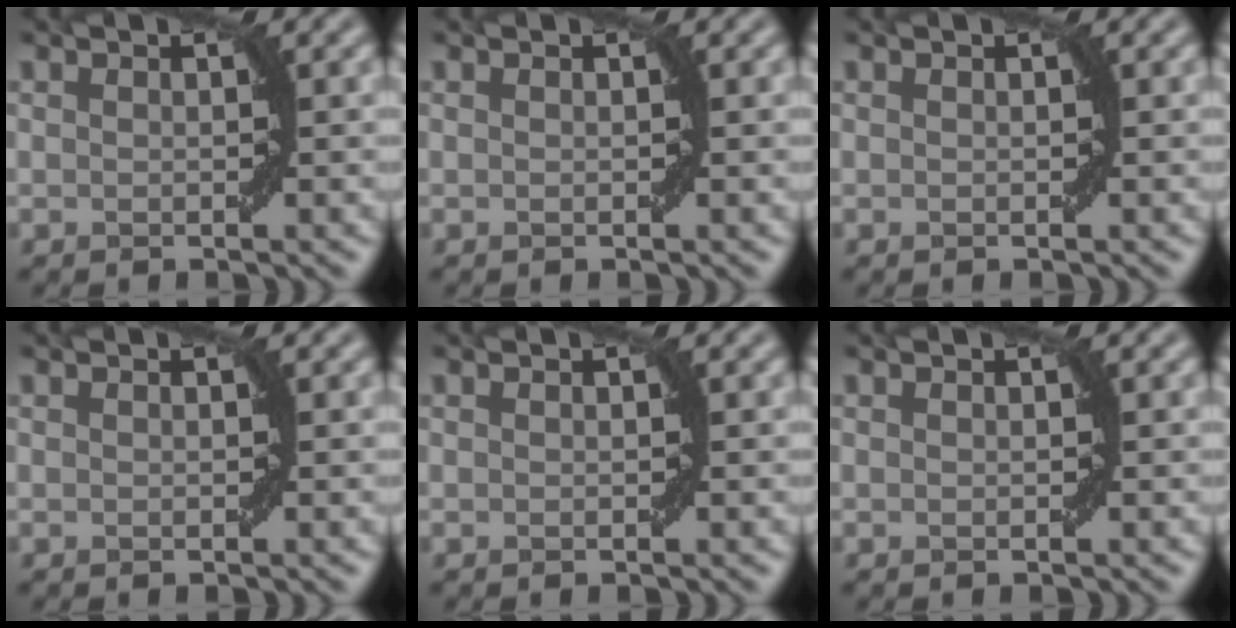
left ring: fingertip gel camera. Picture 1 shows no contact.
{"total": 0.0}
{"total": 0.0}
{"total": 0.0}
{"total": 0.0}
{"total": 0.0}